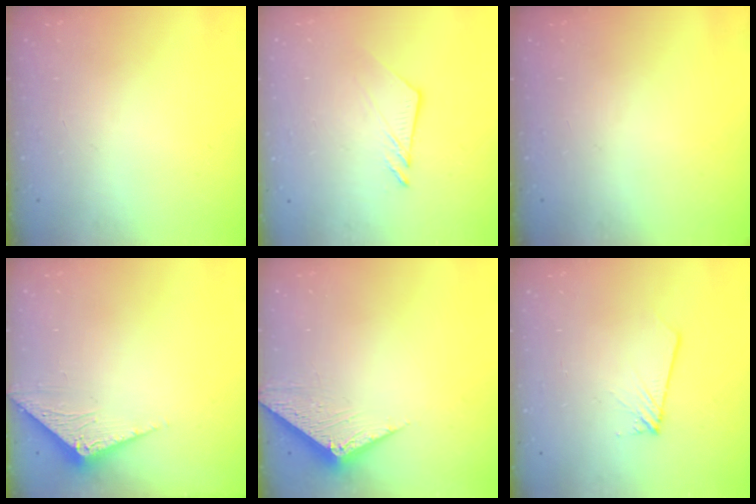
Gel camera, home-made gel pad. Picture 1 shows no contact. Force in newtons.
{"total": 6.7, "press": 6.7, "slide": 0.1}
{"total": 0.0}
{"total": 3.4, "press": 3.4, "slide": 0.3}
{"total": 4.7, "press": 4.7, "slide": 0.3}
{"total": 1.7, "press": 1.7, "slide": 0.1}